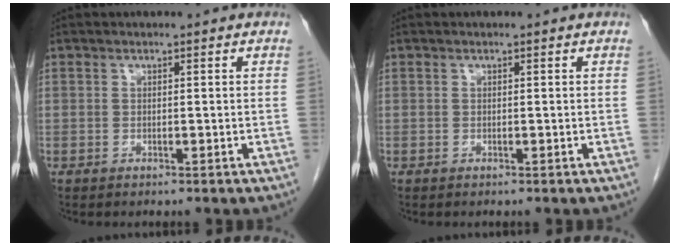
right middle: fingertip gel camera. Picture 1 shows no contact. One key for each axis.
{"total": 0.0}